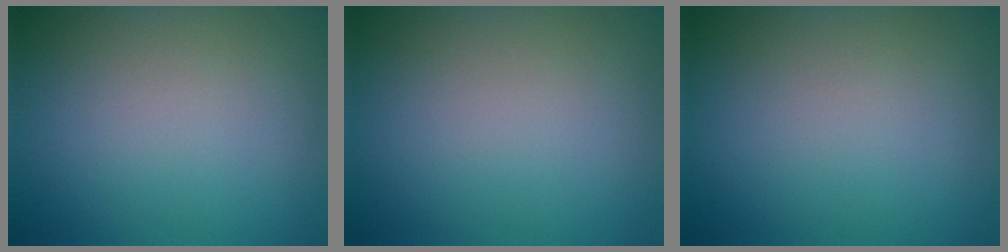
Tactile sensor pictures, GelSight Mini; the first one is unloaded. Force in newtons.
{"total": 0.0}
{"total": 0.0}